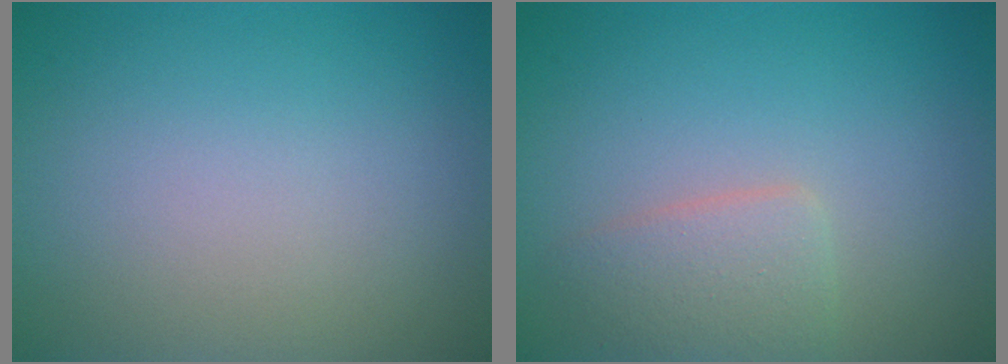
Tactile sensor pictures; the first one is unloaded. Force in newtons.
{"total": 2.4, "press": 2.4, "slide": 0.1}